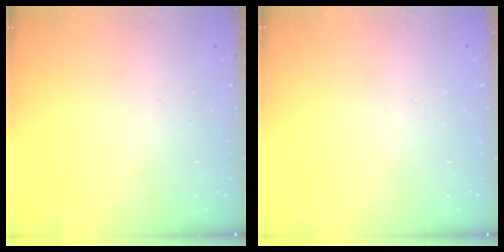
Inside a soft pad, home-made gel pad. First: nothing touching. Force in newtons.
{"total": 0.0}